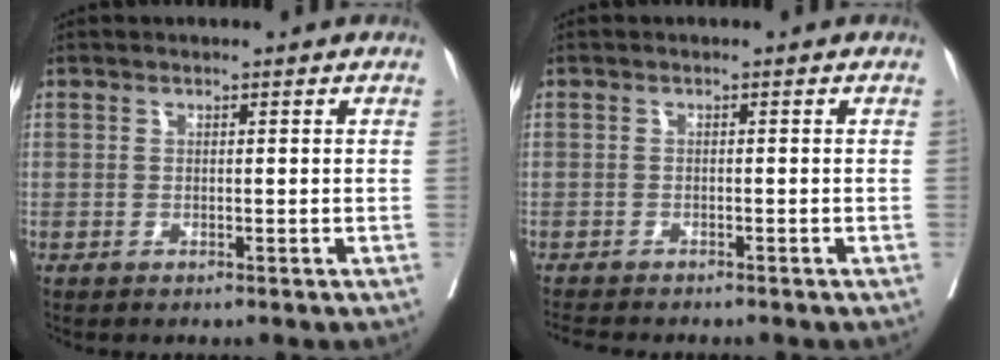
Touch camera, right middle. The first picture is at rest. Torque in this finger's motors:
{"motor_torque": [0.37, -0.38, 0.08, 0.02]}